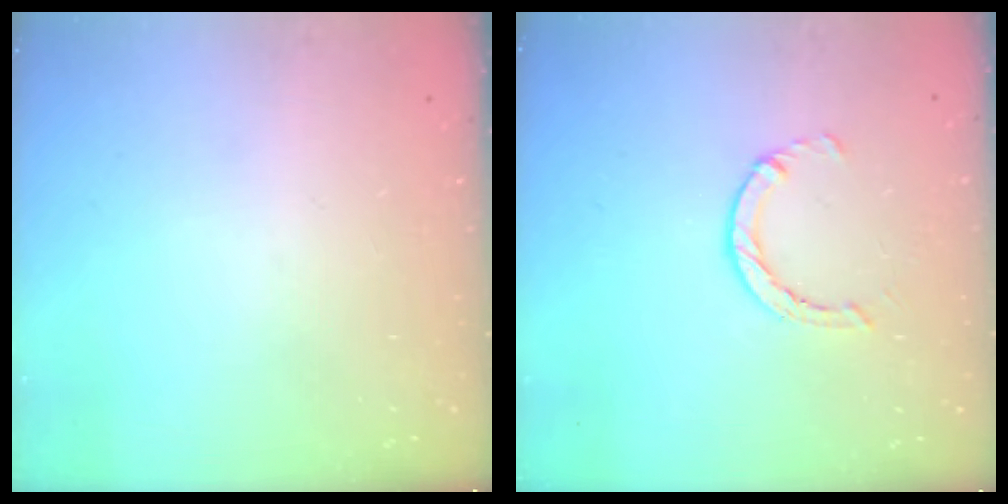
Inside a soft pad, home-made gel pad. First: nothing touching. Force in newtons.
{"total": 2.4, "press": 2.4, "slide": 0.4}